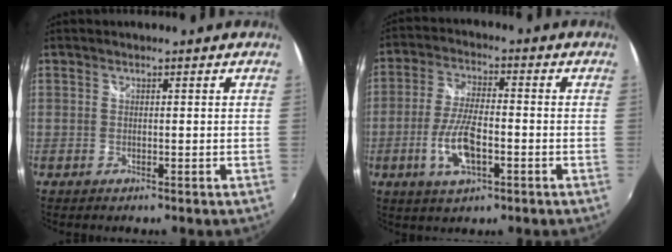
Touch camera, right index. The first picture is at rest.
{"total": 9.3, "force": [-3.1, 3.4, 8.1], "torque": [-0.167, -0.004, -0.057]}